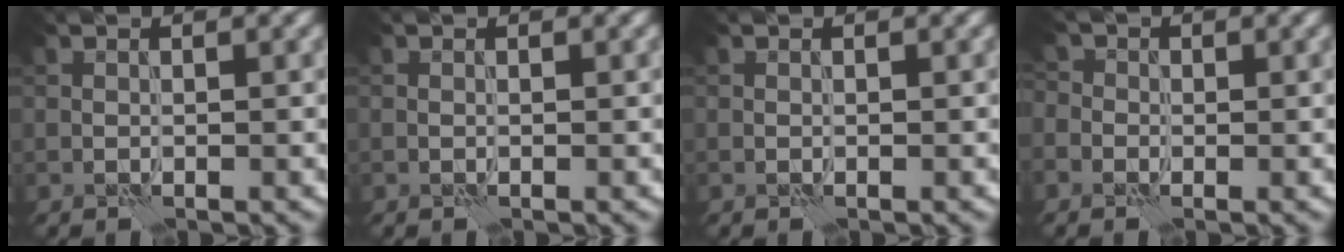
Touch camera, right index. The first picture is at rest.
{"total": 0.0}
{"total": 0.0}
{"total": 2.0, "force": [0.0, 1.8, 0.7], "torque": [-0.009, 0.009, -0.015]}